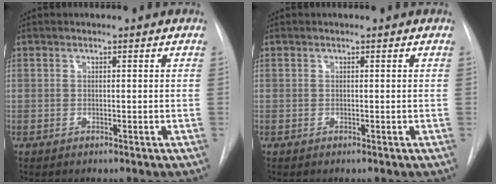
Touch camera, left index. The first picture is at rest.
{"total": 0.0}